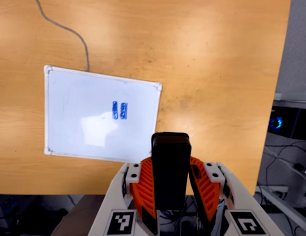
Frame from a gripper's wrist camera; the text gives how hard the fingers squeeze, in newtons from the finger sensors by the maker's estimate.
{"total": 5.7, "left": 4.3, "right": 7.1}